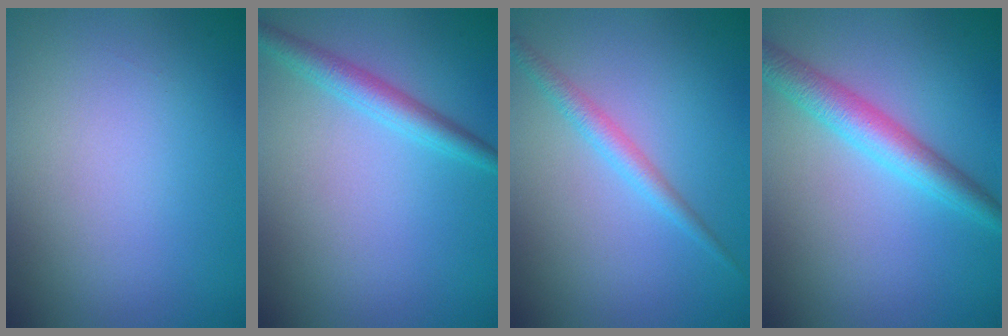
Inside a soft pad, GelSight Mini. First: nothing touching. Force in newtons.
{"total": 2.7, "press": 2.7, "slide": 0.1}
{"total": 2.0, "press": 2.0, "slide": 0.0}
{"total": 4.0, "press": 4.0, "slide": 0.0}